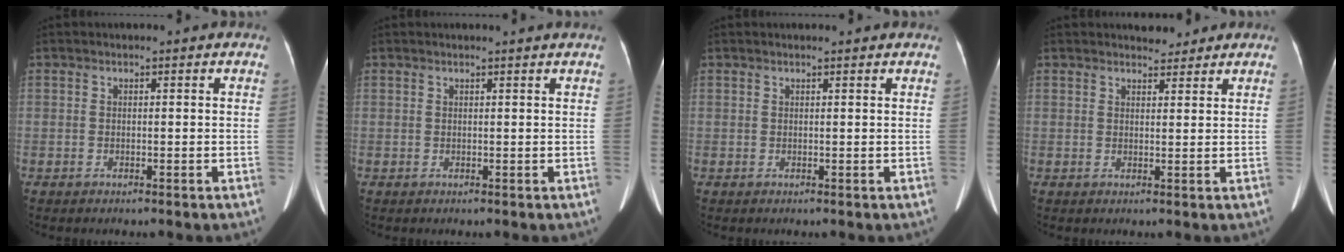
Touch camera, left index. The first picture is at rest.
{"total": 1.5, "force": [1.4, -0.4, 0.4], "torque": [-0.015, -0.002, 0.020]}
{"total": 1.4, "force": [1.4, 0.1, 0.4], "torque": [-0.011, 0.005, 0.015]}
{"total": 2.7, "force": [2.5, 0.9, 0.3], "torque": [-0.004, 0.000, 0.035]}